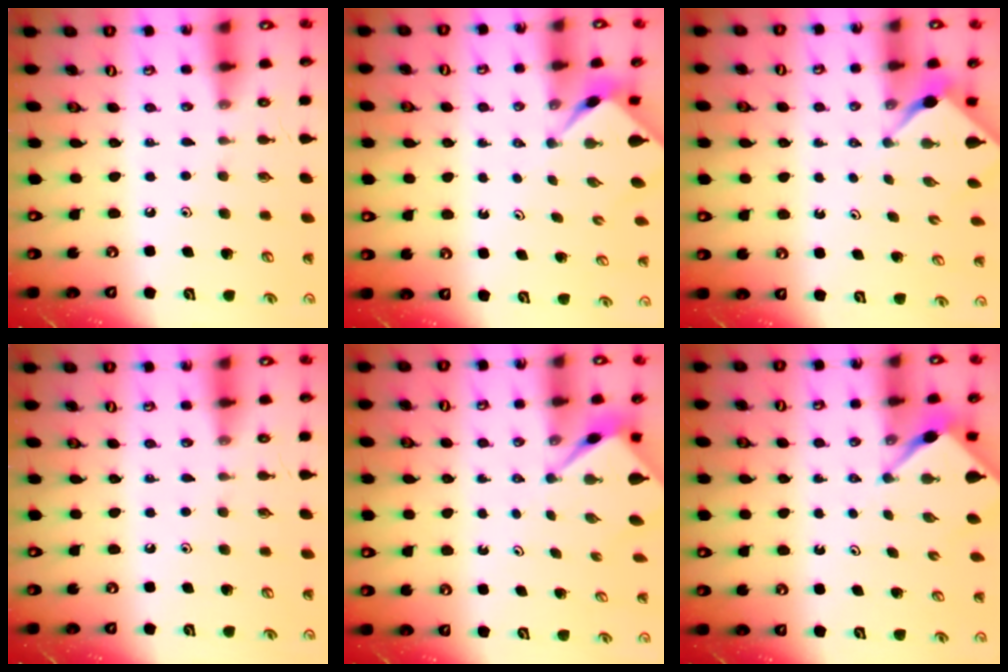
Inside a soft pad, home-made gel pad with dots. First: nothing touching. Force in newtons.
{"total": 2.2, "press": 2.2, "slide": 0.2}
{"total": 2.4, "press": 2.4, "slide": 0.2}
{"total": 0.0}
{"total": 2.6, "press": 2.6, "slide": 0.1}
{"total": 3.9, "press": 3.9, "slide": 0.3}